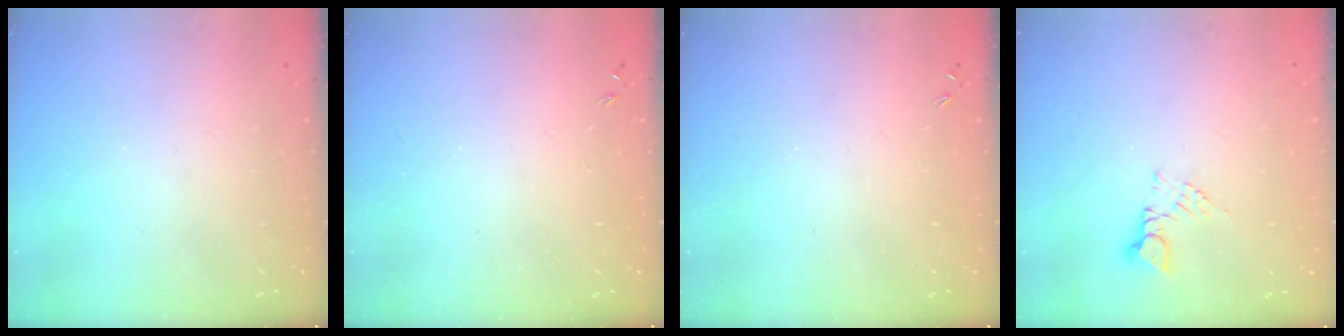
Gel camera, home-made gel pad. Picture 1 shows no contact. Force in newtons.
{"total": 0.0}
{"total": 0.0}
{"total": 3.0, "press": 3.0, "slide": 0.4}